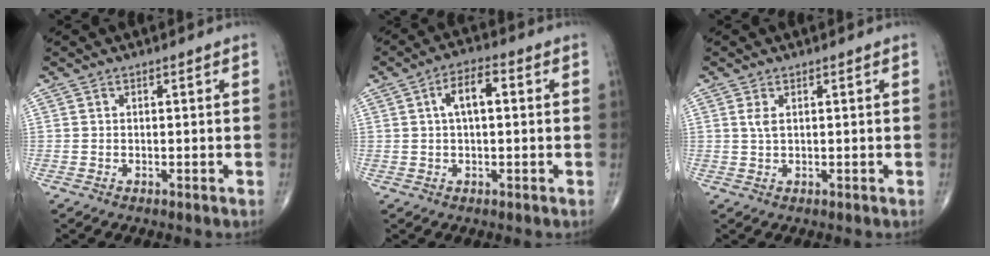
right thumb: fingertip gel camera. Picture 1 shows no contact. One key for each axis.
{"total": 5.8, "fx": 1.1, "fy": 2.6, "fz": 5.1, "tx": -0.089, "ty": 0.015, "tz": 0.013}
{"total": 1.6, "fx": 0.6, "fy": 0.6, "fz": 1.3, "tx": -0.033, "ty": 0.002, "tz": 0.016}